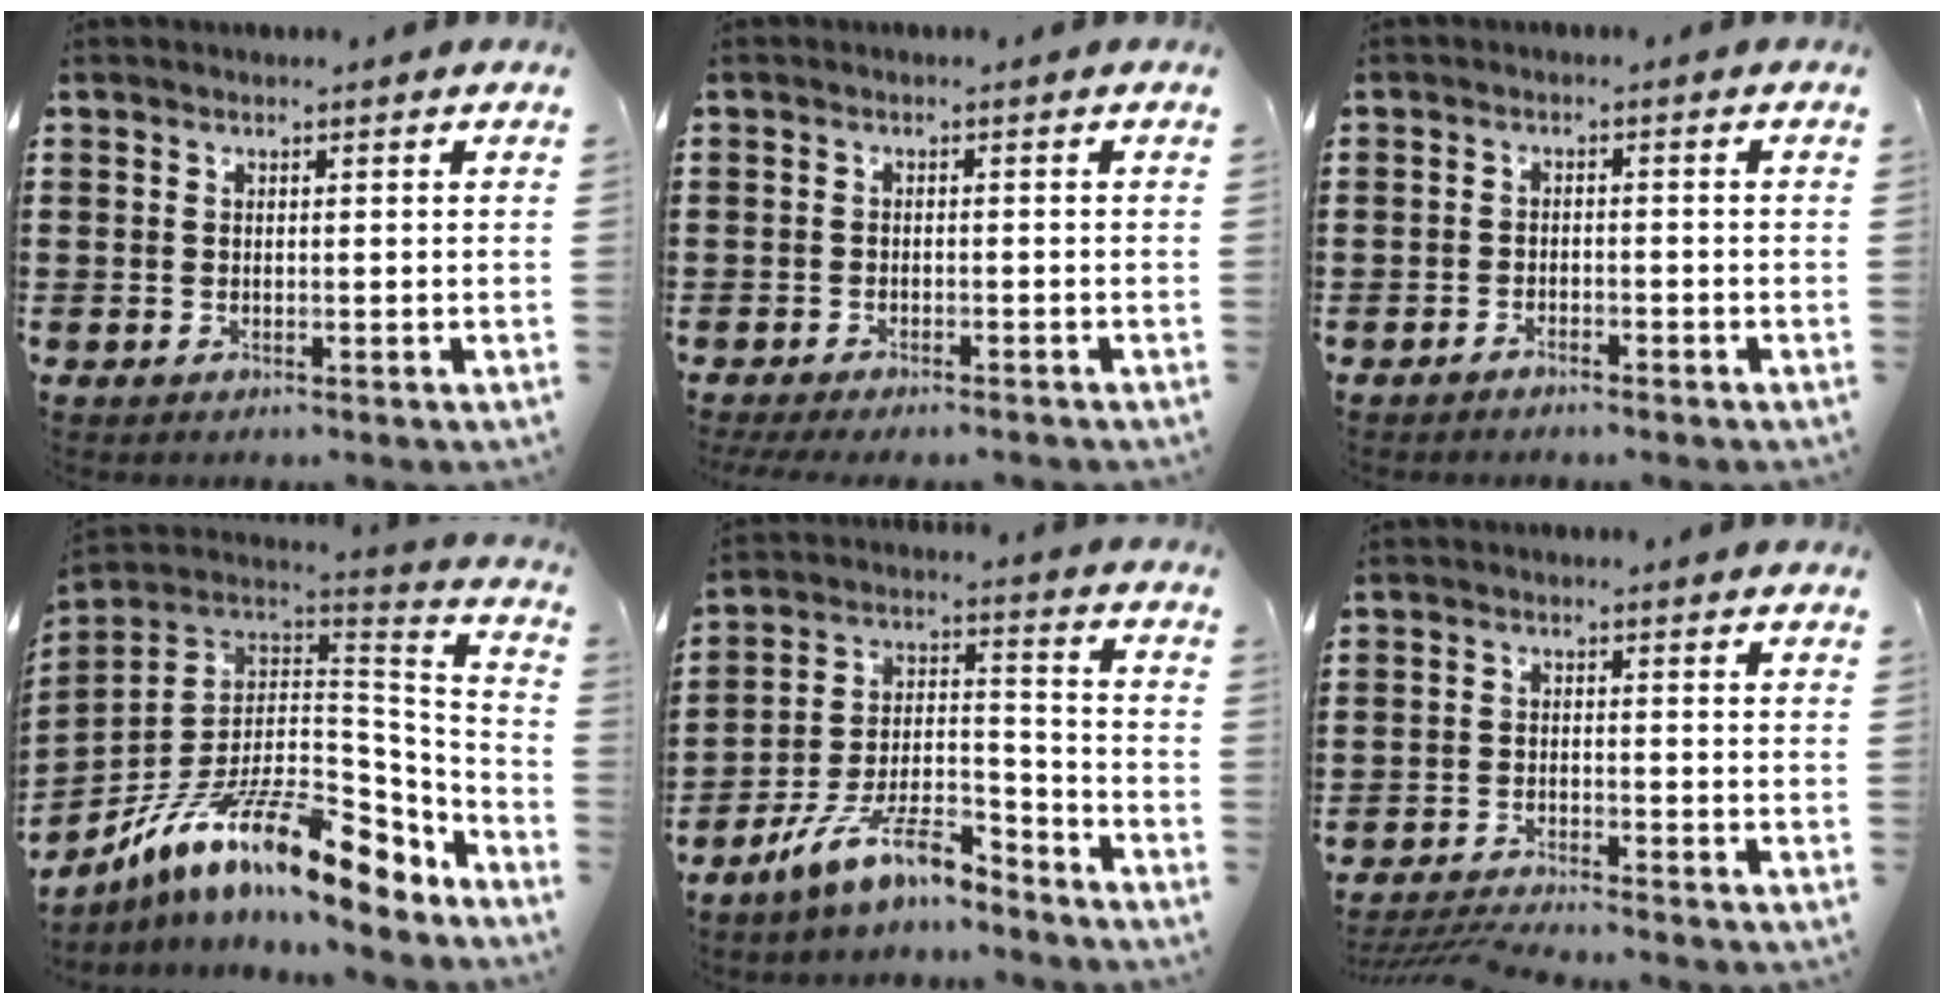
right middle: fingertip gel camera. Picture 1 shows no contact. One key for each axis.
{"total": 1.6, "fx": -1.5, "fy": 0.1, "fz": 0.3, "tx": -0.009, "ty": 0.000, "tz": -0.030}
{"total": 1.6, "fx": -1.6, "fy": 0.3, "fz": 0.2, "tx": -0.009, "ty": 0.002, "tz": -0.033}
{"total": 16.1, "fx": -9.4, "fy": 4.9, "fz": 12.1, "tx": -0.235, "ty": 0.019, "tz": -0.168}
{"total": 11.2, "fx": -9.2, "fy": 2.2, "fz": 5.9, "tx": -0.112, "ty": 0.020, "tz": -0.178}
{"total": 3.2, "fx": -3.2, "fy": 0.0, "fz": 0.7, "tx": -0.020, "ty": -0.003, "tz": -0.068}